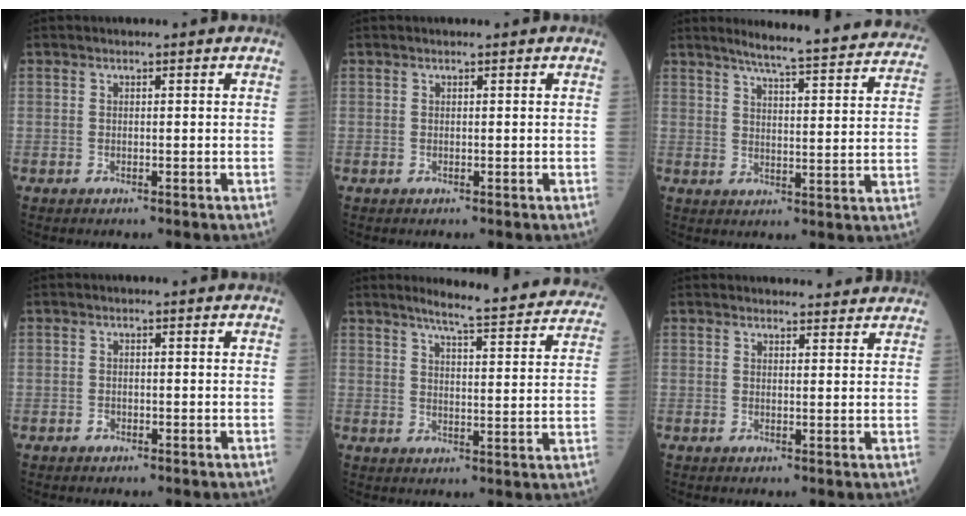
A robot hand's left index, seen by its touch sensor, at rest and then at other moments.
{"total": 0.0}
{"total": 21.3, "force": [19.5, 1.0, 8.3], "torque": [-0.110, -0.044, 0.230]}
{"total": 0.6, "force": [-0.4, 0.4, 0.2], "torque": [-0.005, 0.001, -0.008]}
{"total": 18.2, "force": [16.8, 1.1, 7.0], "torque": [-0.088, -0.047, 0.192]}
{"total": 7.0, "force": [6.7, 1.3, 1.4], "torque": [-0.004, 0.013, 0.065]}